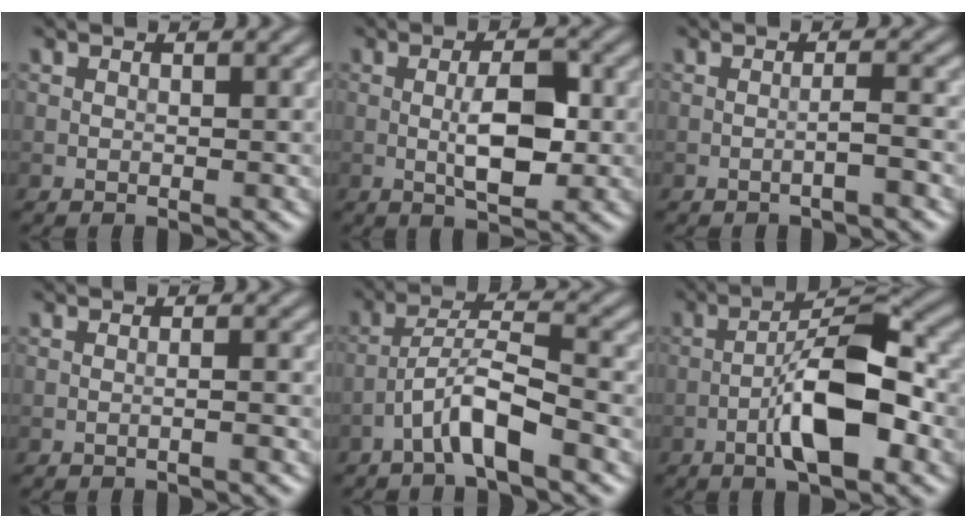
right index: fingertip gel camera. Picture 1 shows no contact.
{"total": 4.8, "force": [-0.4, 1.7, 4.5], "torque": [-0.087, 0.001, -0.009]}
{"total": 1.5, "force": [-0.7, 0.1, 1.3], "torque": [-0.017, 0.008, -0.018]}
{"total": 1.0, "force": [-0.3, 0.2, 0.9], "torque": [-0.012, -0.003, -0.015]}
{"total": 4.6, "force": [-2.7, 0.7, 3.7], "torque": [-0.070, 0.018, -0.053]}
{"total": 7.9, "force": [-2.8, 2.1, 7.1], "torque": [-0.112, 0.021, -0.050]}